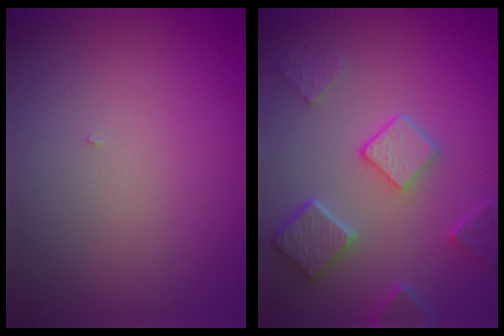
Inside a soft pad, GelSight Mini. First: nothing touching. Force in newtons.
{"total": 4.9, "press": 3.9, "slide": 3.0}